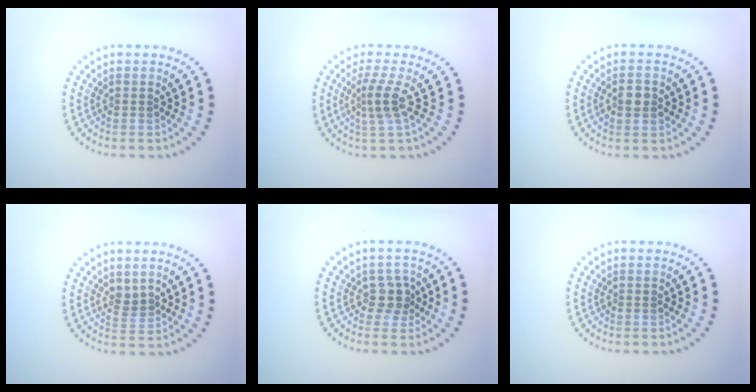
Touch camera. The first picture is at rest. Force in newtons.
{"total": 2.6, "press": 1.8, "slide": 1.8}
{"total": 1.9, "press": 1.9, "slide": 0.3}
{"total": 1.2, "press": 1.1, "slide": 0.6}
{"total": 1.7, "press": 1.4, "slide": 1.0}
{"total": 0.0}